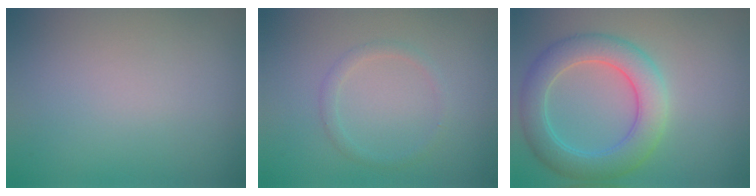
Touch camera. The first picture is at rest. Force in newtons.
{"total": 1.2, "press": 1.2, "slide": 0.0}
{"total": 5.6, "press": 5.6, "slide": 0.2}